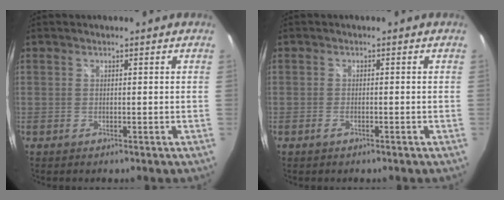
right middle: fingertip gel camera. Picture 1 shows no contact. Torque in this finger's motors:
{"motor_torque": [-0.67, -0.11, 0.04, -0.02]}